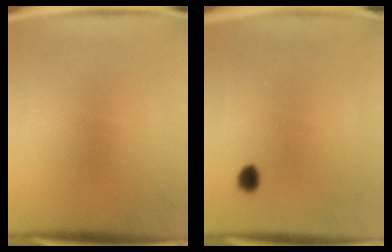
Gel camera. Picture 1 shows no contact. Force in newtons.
{"total": 2.1}